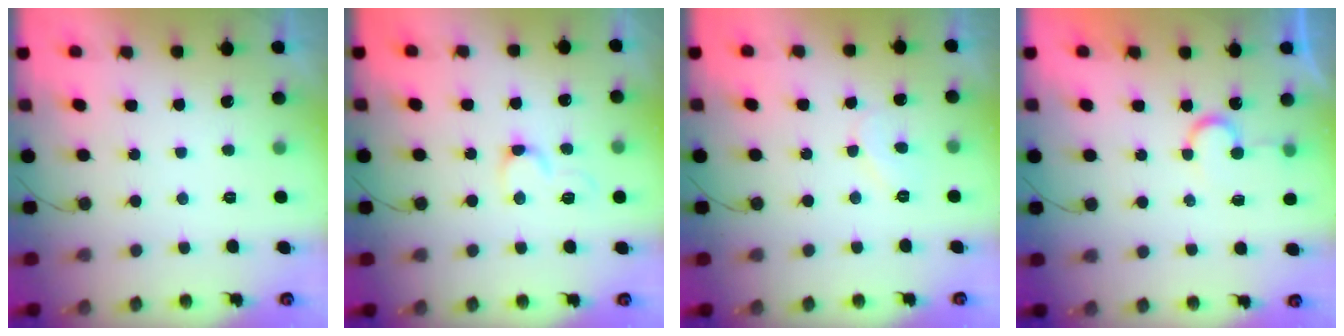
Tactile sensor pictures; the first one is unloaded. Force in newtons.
{"total": 5.2, "press": 5.2, "slide": 0.3}
{"total": 4.8, "press": 4.7, "slide": 0.6}
{"total": 6.8, "press": 6.8, "slide": 0.3}